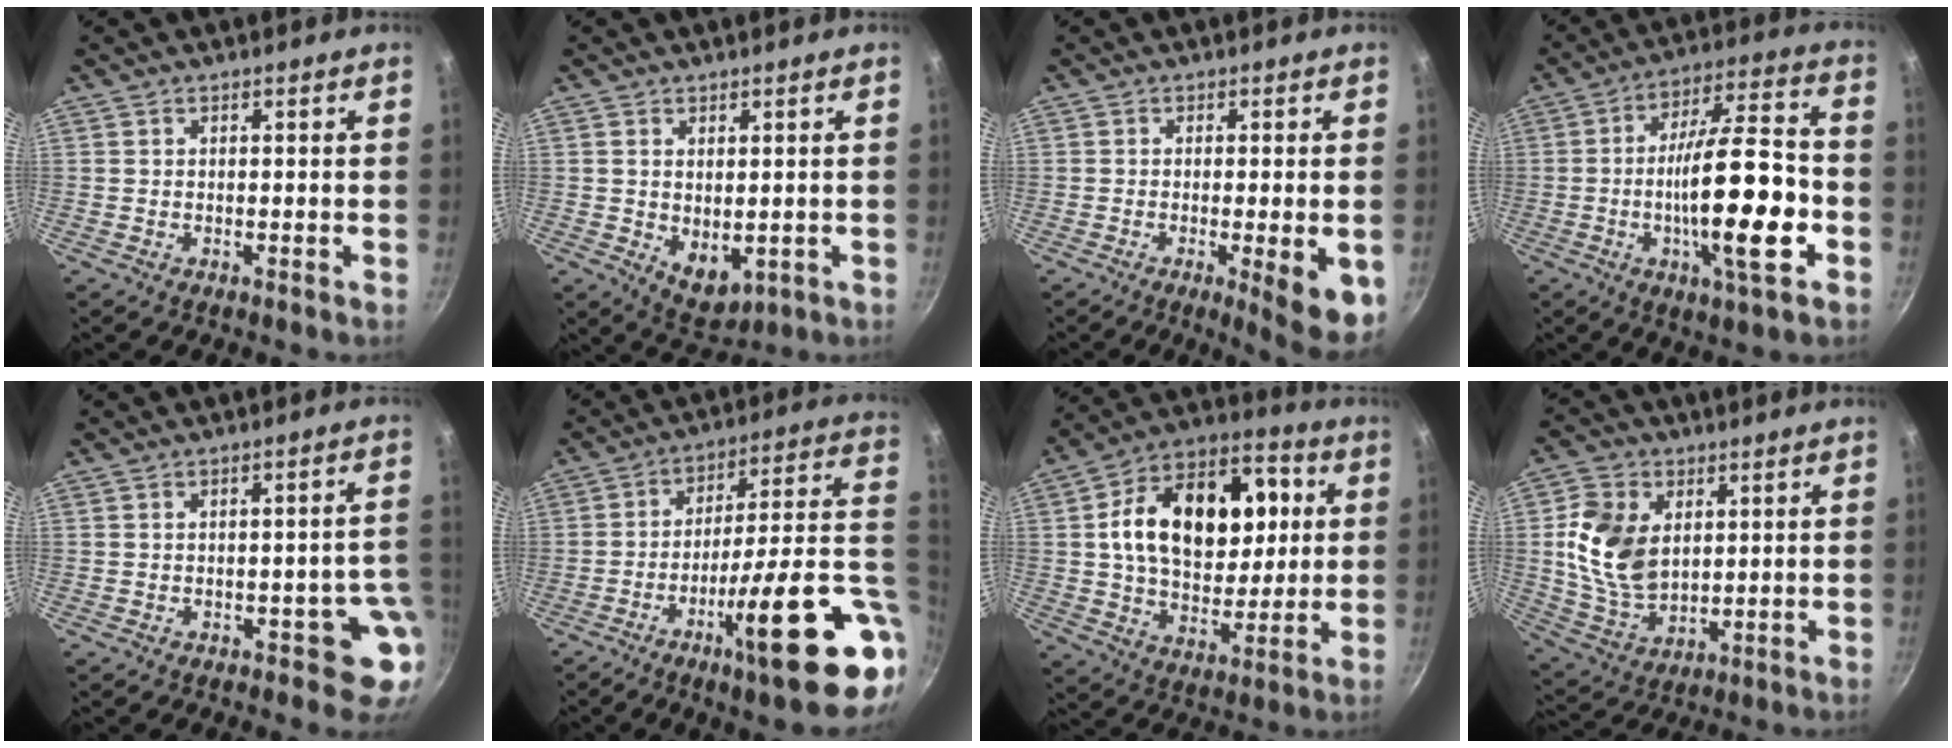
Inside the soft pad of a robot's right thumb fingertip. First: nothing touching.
{"total": 6.1, "force": [0.0, 3.9, 4.7], "torque": [-0.060, -0.017, 0.014]}
{"total": 8.8, "force": [-2.4, 1.8, 8.2], "torque": [-0.098, -0.002, -0.026]}
{"total": 19.7, "force": [-4.8, 5.6, 18.3], "torque": [-0.282, 0.033, -0.081]}
{"total": 6.5, "force": [-2.1, 3.6, 5.0], "torque": [-0.001, 0.026, -0.022]}
{"total": 24.1, "force": [-6.6, 5.2, 22.5], "torque": [-0.279, 0.016, -0.101]}
{"total": 24.5, "force": [4.3, 16.2, 17.8], "torque": [-0.249, 0.018, 0.061]}
{"total": 13.7, "force": [2.6, 9.6, 9.4], "torque": [-0.159, -0.018, 0.058]}